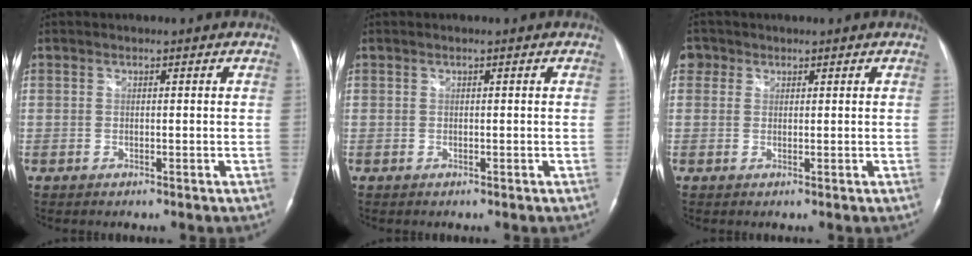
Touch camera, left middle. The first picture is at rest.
{"total": 0.0}
{"total": 2.2, "force": [1.2, 1.9, 0.2], "torque": [0.005, 0.006, 0.017]}